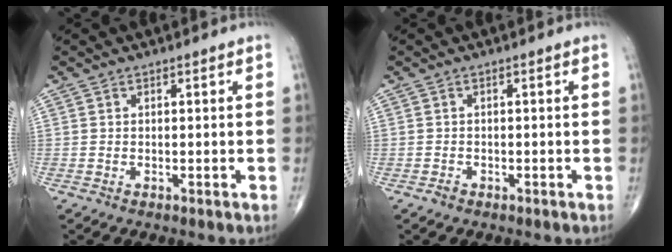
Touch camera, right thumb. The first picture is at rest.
{"total": 0.9, "force": [-0.6, 0.6, 0.2], "torque": [-0.002, 0.003, -0.014]}